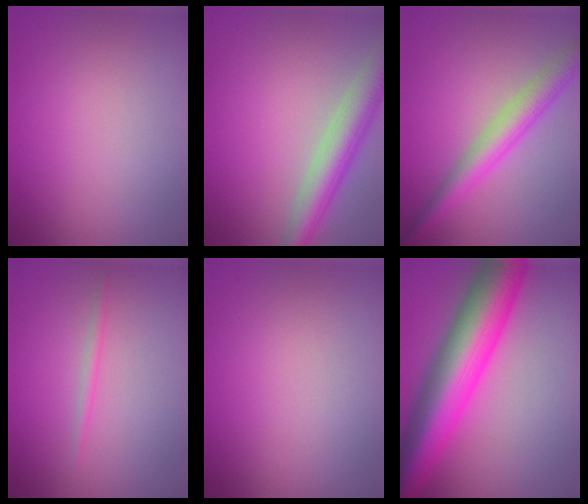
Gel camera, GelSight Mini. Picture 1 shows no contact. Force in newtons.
{"total": 5.4, "press": 5.4, "slide": 0.4}
{"total": 4.0, "press": 4.0, "slide": 0.1}
{"total": 0.8, "press": 0.8, "slide": 0.0}
{"total": 0.0}
{"total": 11.0, "press": 11.0, "slide": 0.3}